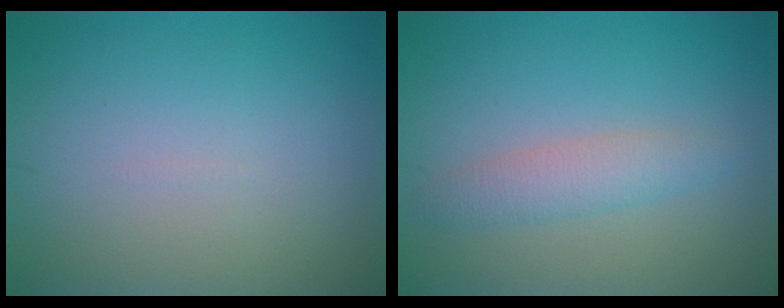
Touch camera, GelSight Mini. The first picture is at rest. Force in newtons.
{"total": 2.5, "press": 2.5, "slide": 0.2}